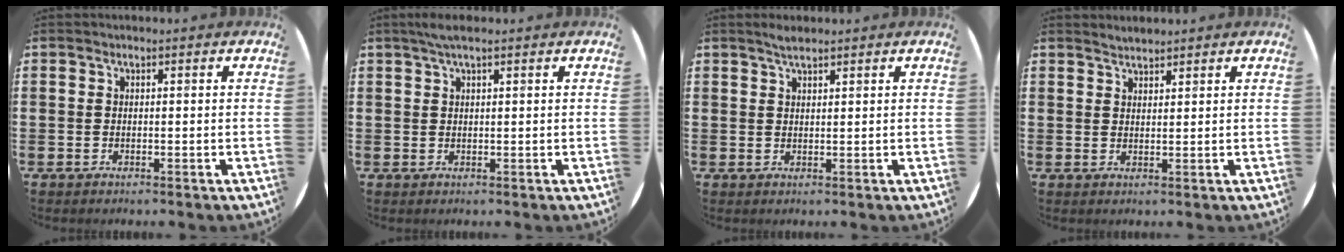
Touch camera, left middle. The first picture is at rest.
{"total": 2.0, "force": [1.4, 0.2, 1.4], "torque": [-0.029, 0.006, 0.024]}
{"total": 1.8, "force": [1.6, 0.3, 0.8], "torque": [-0.017, 0.004, 0.028]}
{"total": 1.7, "force": [1.7, 0.3, 0.0], "torque": [-0.002, 0.004, 0.032]}